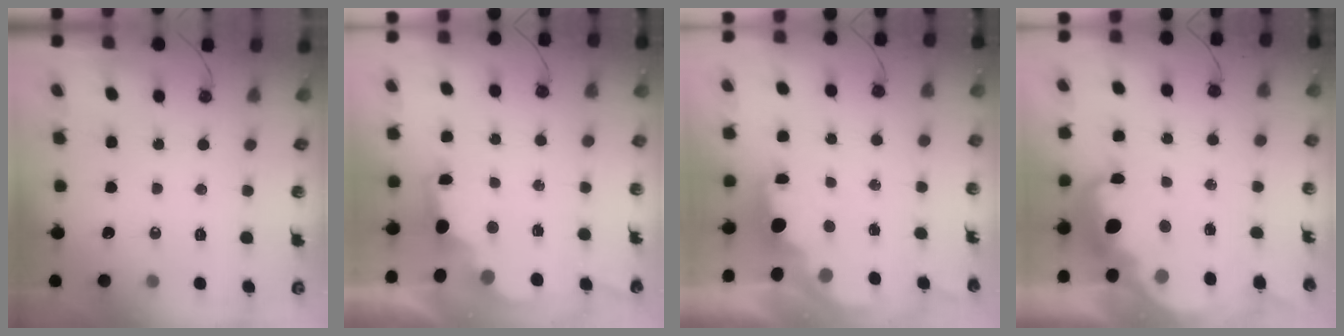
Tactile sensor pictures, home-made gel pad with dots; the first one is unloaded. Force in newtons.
{"total": 2.9, "press": 2.8, "slide": 0.9}
{"total": 2.2, "press": 2.1, "slide": 0.8}
{"total": 6.5, "press": 6.5, "slide": 0.7}